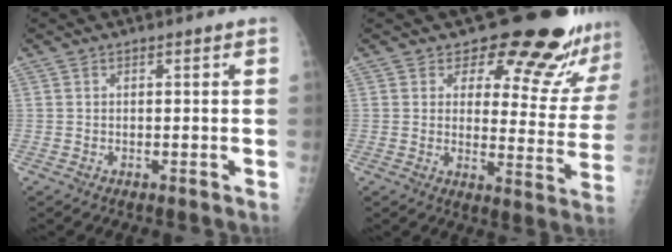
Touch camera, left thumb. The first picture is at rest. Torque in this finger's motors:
{"motor_torque": [0.21, 0.51, -0.04, -0.27, 0.03]}